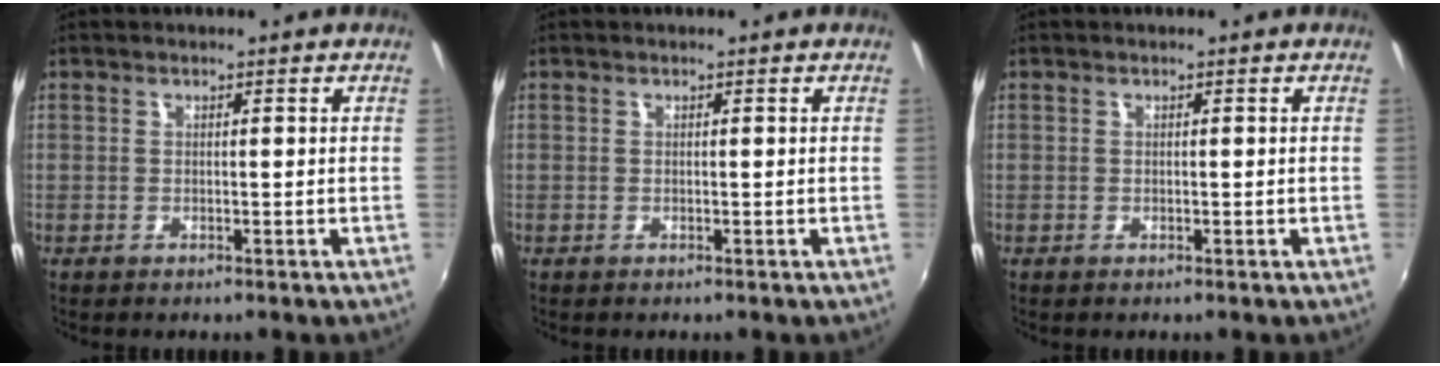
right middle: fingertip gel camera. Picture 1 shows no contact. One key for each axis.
{"total": 0.0}
{"total": 0.0}